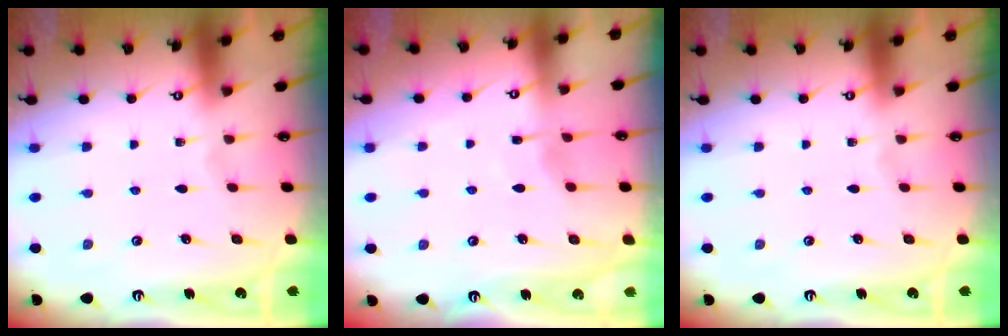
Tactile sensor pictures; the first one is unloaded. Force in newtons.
{"total": 4.0, "press": 3.9, "slide": 0.5}
{"total": 0.0}